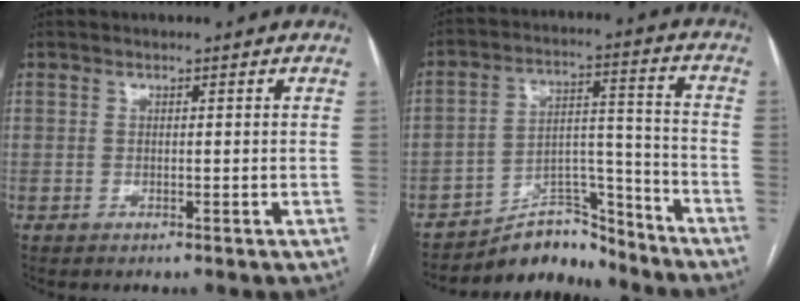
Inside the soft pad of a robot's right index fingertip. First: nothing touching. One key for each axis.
{"total": 9.8, "fx": -9.3, "fy": 3.0, "fz": 1.2, "tx": -0.007, "ty": 0.057, "tz": -0.157}